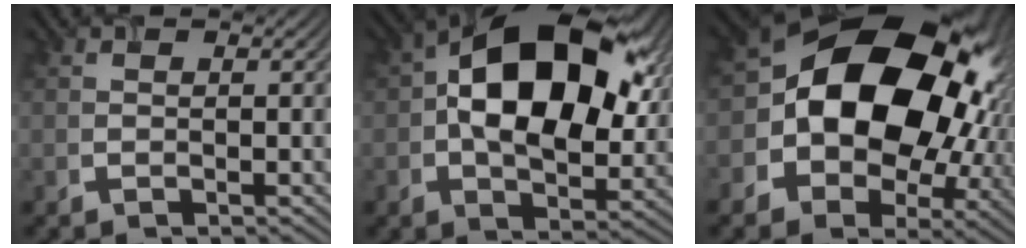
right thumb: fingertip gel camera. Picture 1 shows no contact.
{"total": 16.7, "force": [3.3, 10.1, 12.9], "torque": [-0.210, 0.010, 0.052]}
{"total": 18.2, "force": [1.2, 13.6, 12.0], "torque": [-0.198, -0.029, 0.030]}